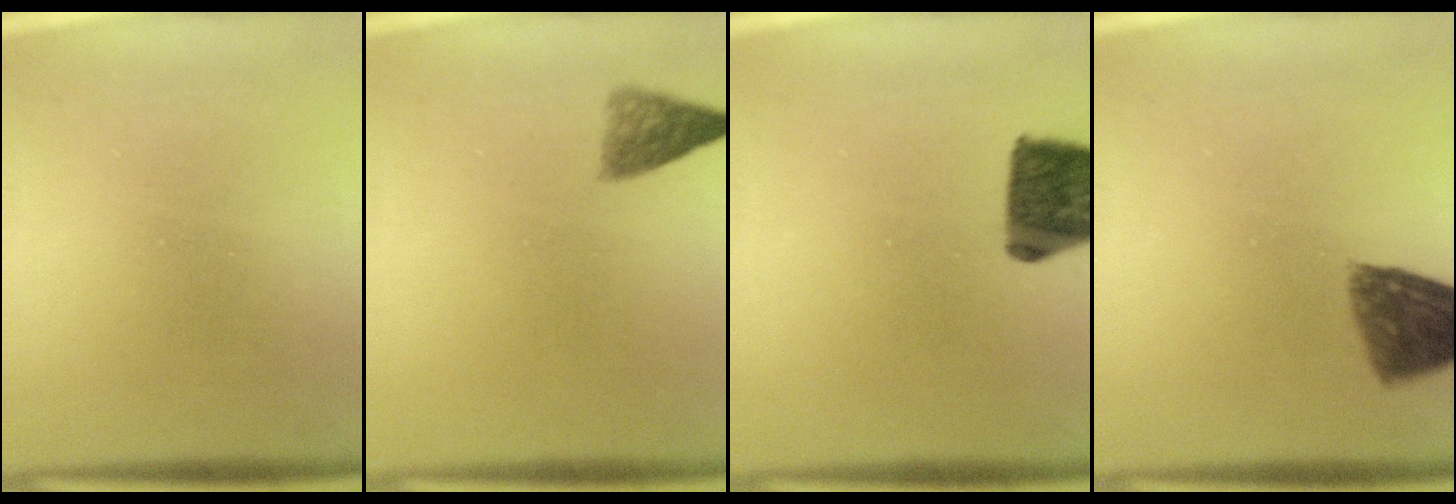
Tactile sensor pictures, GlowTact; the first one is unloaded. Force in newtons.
{"total": 2.9}
{"total": 12.6}
{"total": 7.9}